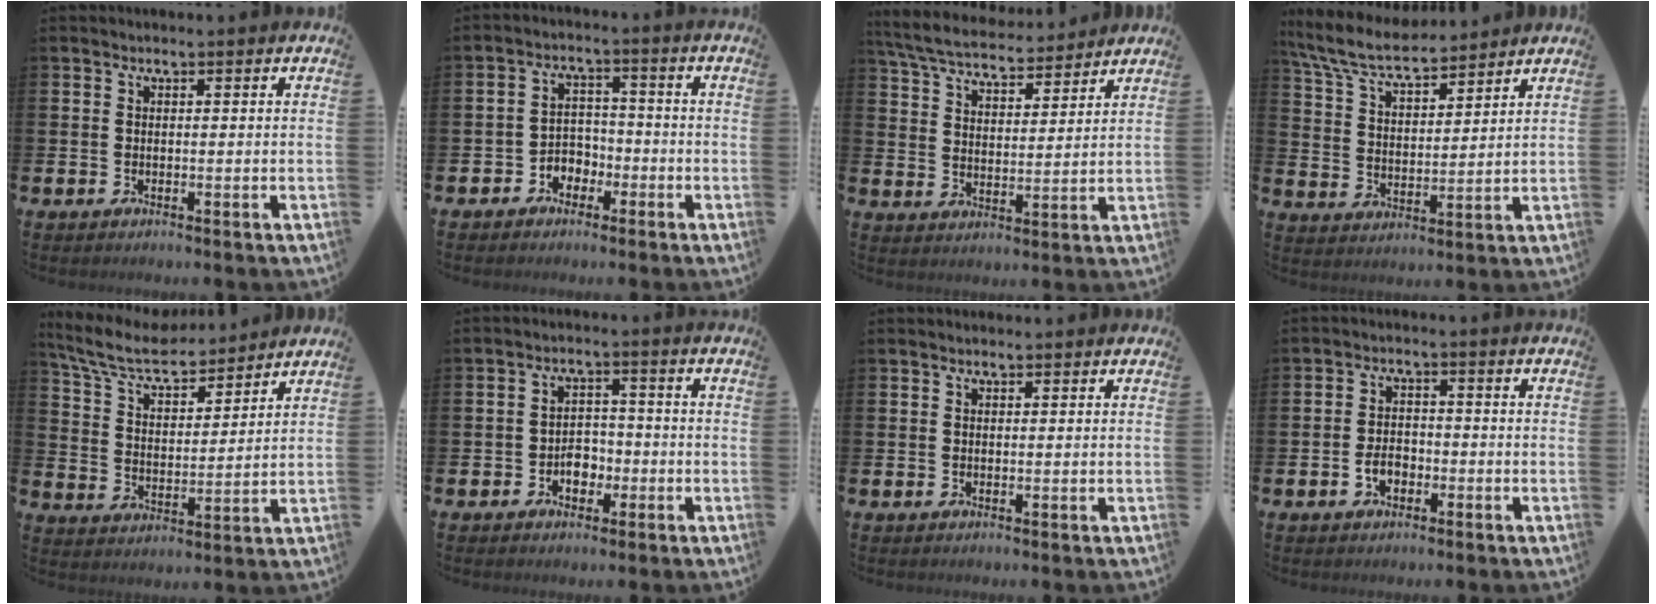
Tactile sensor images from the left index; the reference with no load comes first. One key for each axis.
{"total": 3.1, "fx": -2.2, "fy": 2.2, "fz": 0.4, "tx": -0.020, "ty": 0.003, "tz": -0.051}
{"total": 6.3, "fx": 6.0, "fy": 1.2, "fz": 1.3, "tx": -0.055, "ty": -0.035, "tz": 0.106}
{"total": 7.4, "fx": 6.8, "fy": 1.5, "fz": 2.5, "tx": -0.077, "ty": -0.036, "tz": 0.121}
{"total": 7.8, "fx": 7.1, "fy": 1.9, "fz": 2.7, "tx": -0.087, "ty": -0.042, "tz": 0.125}
{"total": 3.2, "fx": -1.5, "fy": 2.4, "fz": 1.6, "tx": -0.022, "ty": 0.002, "tz": -0.035}
{"total": 0.6, "fx": 0.5, "fy": 0.1, "fz": 0.2, "tx": 0.007, "ty": -0.003, "tz": 0.007}
{"total": 2.7, "fx": -1.3, "fy": 1.8, "fz": 1.6, "tx": -0.019, "ty": -0.001, "tz": -0.030}